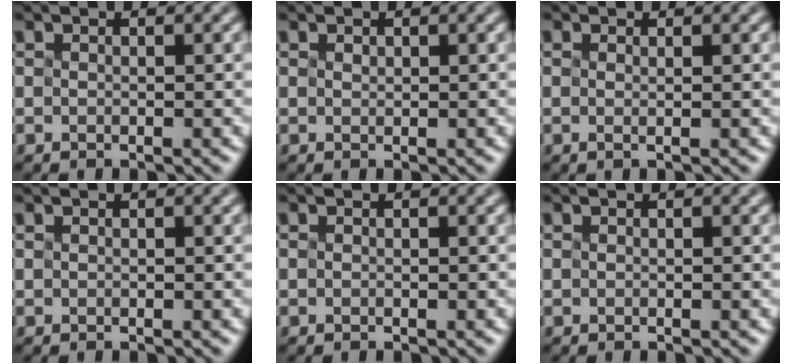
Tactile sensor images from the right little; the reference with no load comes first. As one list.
[{"total": 0.8, "force": [-0.1, -0.5, -0.6], "torque": [-0.002, -0.001, 0.016]}, {"total": 0.0}, {"total": 1.0, "force": [0.7, 0.5, 0.6], "torque": [-0.005, 0.012, 0.010]}, {"total": 0.0}, {"total": 0.0}]